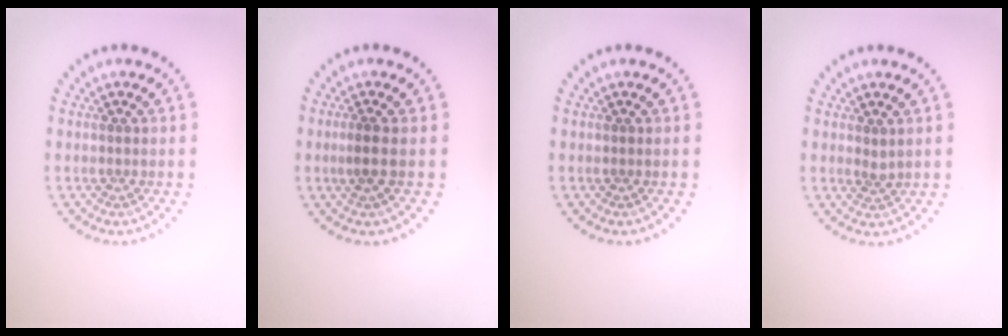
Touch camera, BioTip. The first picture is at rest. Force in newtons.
{"total": 1.2, "press": 1.0, "slide": 0.8}
{"total": 0.0}
{"total": 0.9, "press": 0.7, "slide": 0.6}